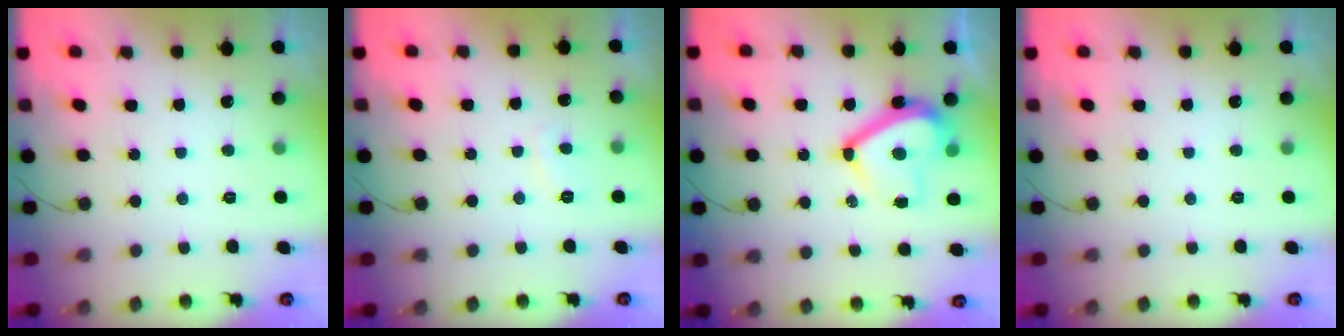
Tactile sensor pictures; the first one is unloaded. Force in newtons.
{"total": 2.2, "press": 2.1, "slide": 0.8}
{"total": 13.1, "press": 12.8, "slide": 2.4}
{"total": 0.0}